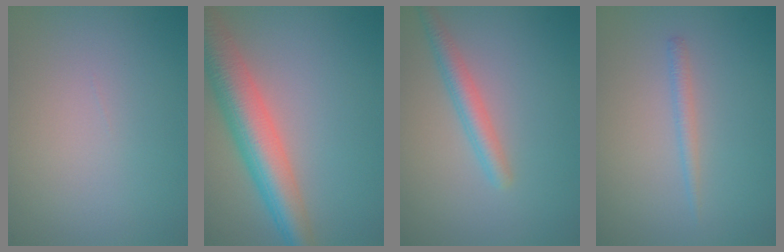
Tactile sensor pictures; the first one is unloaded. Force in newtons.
{"total": 7.5, "press": 7.4, "slide": 0.4}
{"total": 2.5, "press": 2.5, "slide": 0.1}
{"total": 1.1, "press": 1.1, "slide": 0.1}